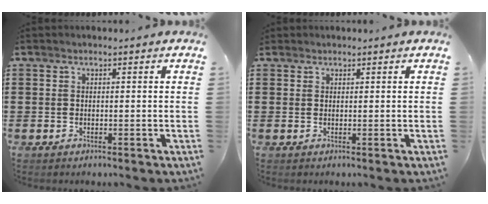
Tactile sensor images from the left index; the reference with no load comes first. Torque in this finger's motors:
{"motor_torque": [0.53, -0.65, 0.02, 0.00]}